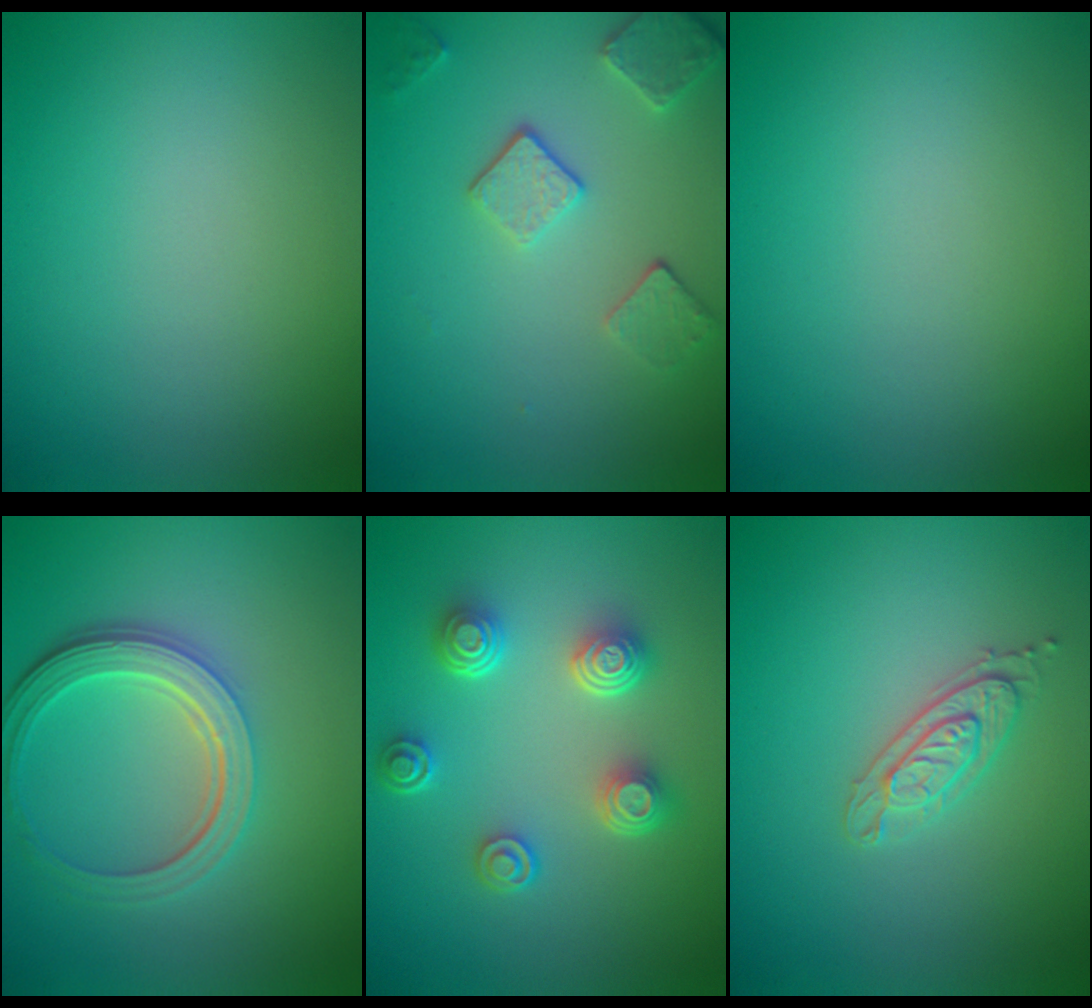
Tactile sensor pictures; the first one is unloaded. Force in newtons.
{"total": 3.5, "press": 2.8, "slide": 2.1}
{"total": 0.0}
{"total": 5.0, "press": 3.8, "slide": 3.2}
{"total": 4.5, "press": 3.5, "slide": 2.9}
{"total": 2.3, "press": 2.2, "slide": 0.5}